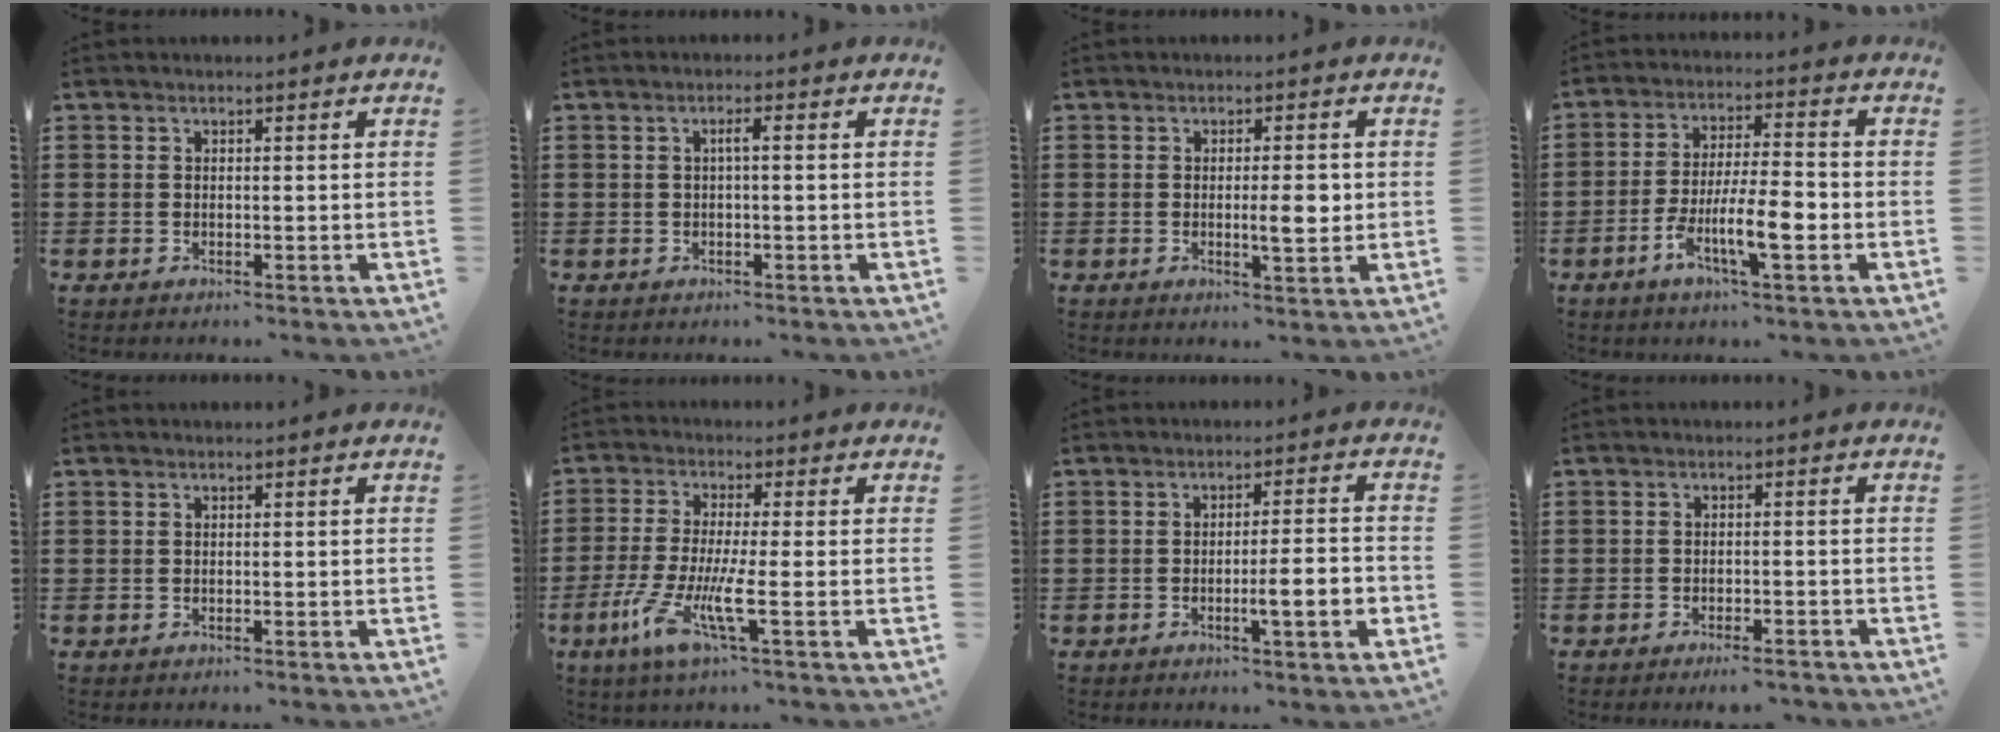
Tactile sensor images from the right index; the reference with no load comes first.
{"total": 1.5, "force": [0.0, 0.1, 1.5], "torque": [-0.029, 0.001, -0.003]}
{"total": 4.1, "force": [-0.2, 0.9, 4.0], "torque": [-0.062, -0.003, -0.006]}
{"total": 8.6, "force": [-3.4, 2.0, 7.6], "torque": [-0.152, -0.006, -0.065]}
{"total": 0.0}
{"total": 8.6, "force": [-2.9, 0.5, 8.1], "torque": [-0.180, -0.028, -0.056]}
{"total": 6.1, "force": [-1.8, 0.5, 5.8], "torque": [-0.085, -0.010, -0.032]}
{"total": 2.2, "force": [-1.9, 0.1, 1.0], "torque": [-0.019, 0.000, -0.037]}